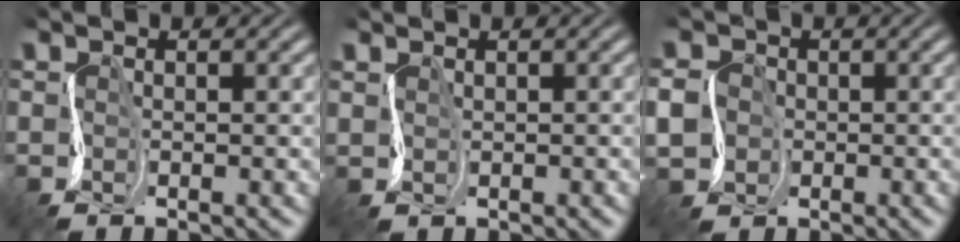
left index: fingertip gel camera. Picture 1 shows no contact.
{"total": 0.7, "force": [0.4, 0.6, -0.2], "torque": [0.009, 0.002, 0.018]}
{"total": 2.7, "force": [-0.5, 2.7, -0.1], "torque": [-0.003, 0.001, -0.009]}